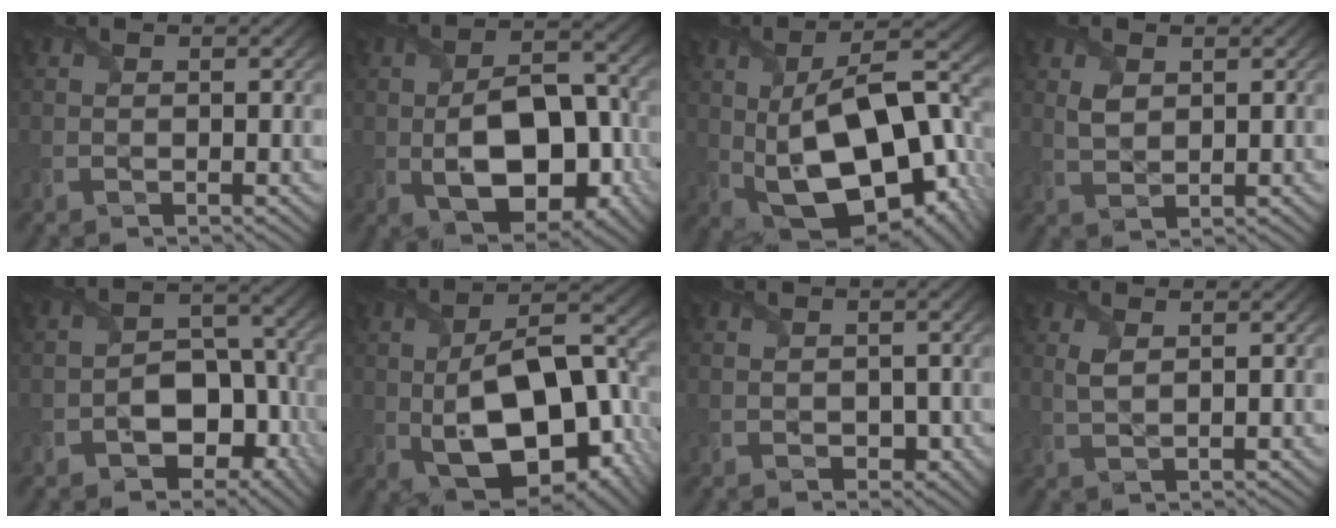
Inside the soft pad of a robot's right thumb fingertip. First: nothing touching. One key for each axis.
{"total": 12.7, "fx": -2.8, "fy": 7.4, "fz": 9.9, "tx": -0.163, "ty": -0.018, "tz": -0.039}
{"total": 19.8, "fx": -1.2, "fy": 10.1, "fz": 17.0, "tx": -0.288, "ty": -0.008, "tz": -0.010}
{"total": 2.4, "fx": 0.9, "fy": 1.6, "fz": 1.5, "tx": -0.039, "ty": -0.003, "tz": 0.021}
{"total": 9.5, "fx": -4.0, "fy": 6.4, "fz": 5.8, "tx": -0.082, "ty": -0.007, "tz": -0.064}
{"total": 17.5, "fx": -2.6, "fy": 9.5, "fz": 14.5, "tx": -0.240, "ty": -0.011, "tz": -0.029}
{"total": 1.8, "fx": -0.6, "fy": 1.5, "fz": 0.9, "tx": -0.012, "ty": -0.010, "tz": -0.008}
{"total": 1.8, "fx": 0.8, "fy": 0.8, "fz": 1.4, "tx": -0.040, "ty": -0.001, "tz": 0.019}